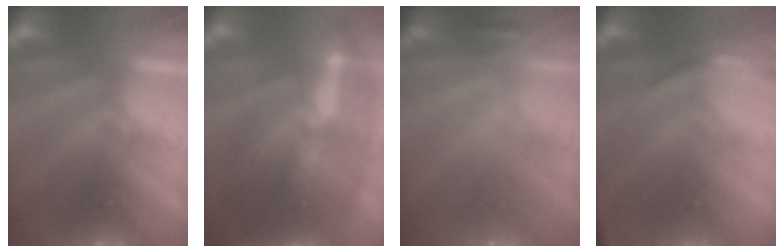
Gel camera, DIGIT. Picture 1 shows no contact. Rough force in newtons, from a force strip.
{"total": 10.3}
{"total": 2.4}
{"total": 2.8}